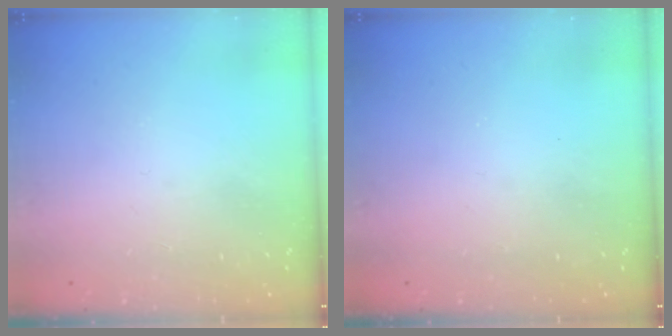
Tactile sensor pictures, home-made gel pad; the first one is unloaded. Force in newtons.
{"total": 0.0}